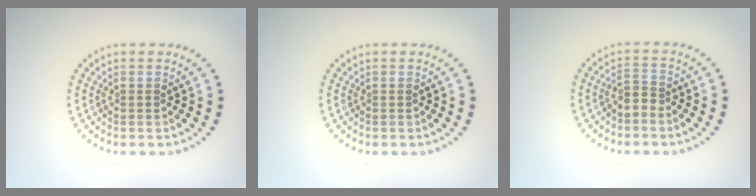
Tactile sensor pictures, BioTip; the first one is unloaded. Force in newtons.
{"total": 0.0}
{"total": 1.7, "press": 1.2, "slide": 1.2}